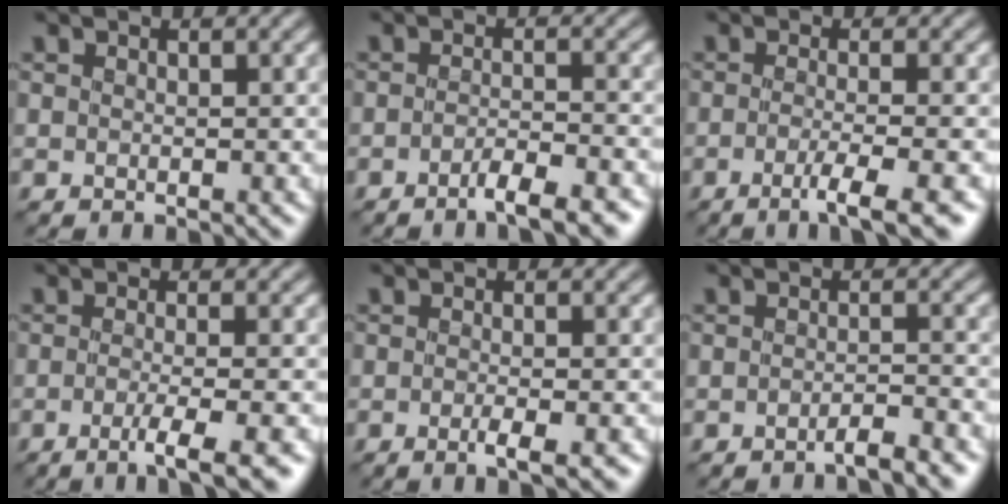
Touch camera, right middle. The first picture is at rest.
{"total": 3.6, "force": [-2.5, 0.6, 2.5], "torque": [-0.038, 0.003, -0.043]}
{"total": 3.9, "force": [-1.9, 0.6, 3.4], "torque": [-0.052, -0.003, -0.042]}
{"total": 3.9, "force": [-1.8, 0.7, 3.4], "torque": [-0.051, -0.003, -0.040]}
{"total": 2.2, "force": [-1.0, 0.5, 2.0], "torque": [-0.027, -0.001, -0.021]}
{"total": 2.1, "force": [-1.7, 0.2, 1.3], "torque": [-0.013, 0.005, -0.037]}